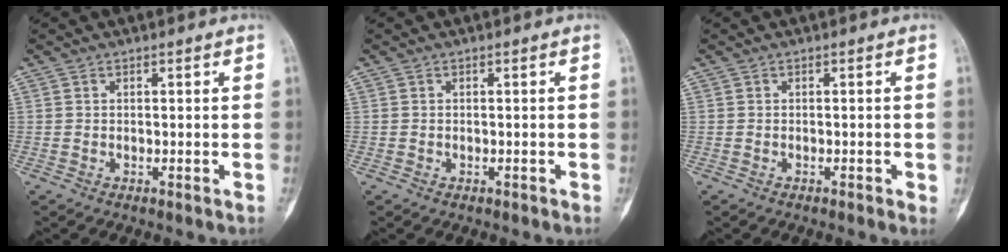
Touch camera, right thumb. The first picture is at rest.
{"total": 0.0}
{"total": 1.3, "force": [-0.3, 0.5, 1.1], "torque": [-0.014, -0.001, -0.004]}